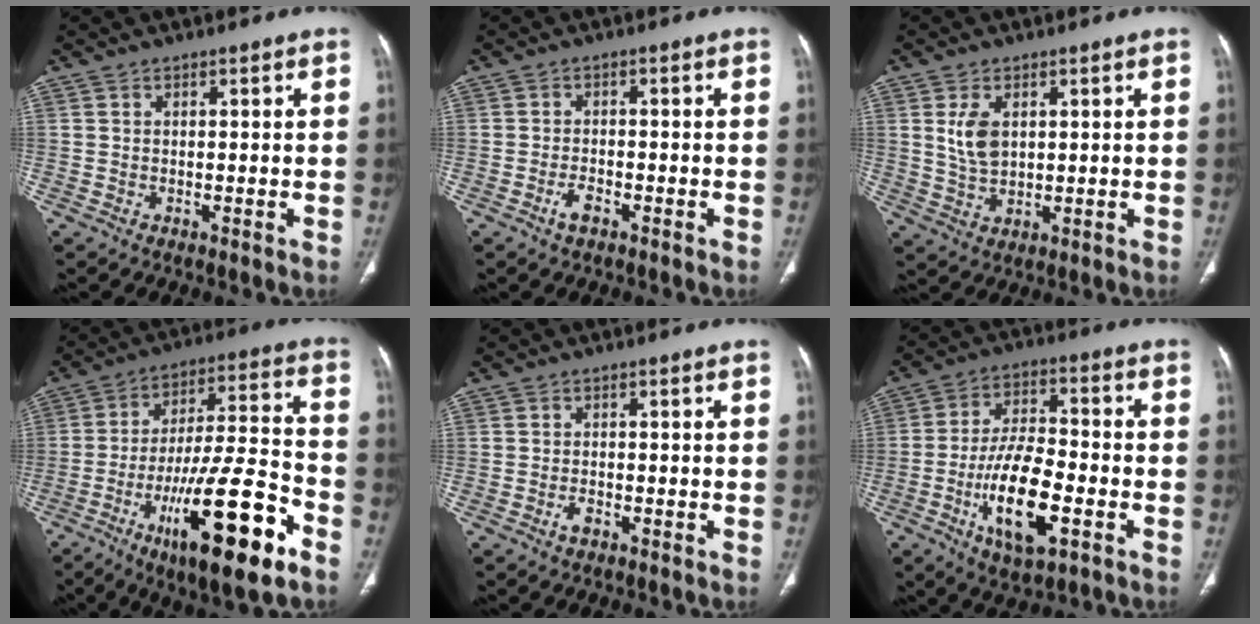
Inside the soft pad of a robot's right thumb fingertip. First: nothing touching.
{"total": 2.5, "force": [-1.5, 1.0, 1.7], "torque": [-0.032, 0.010, -0.028]}
{"total": 5.7, "force": [1.6, 3.4, 4.3], "torque": [-0.076, -0.009, 0.039]}
{"total": 22.3, "force": [-10.9, 4.7, 18.8], "torque": [-0.322, 0.045, -0.173]}
{"total": 1.5, "force": [-1.0, 0.7, 1.0], "torque": [-0.019, 0.006, -0.017]}
{"total": 14.8, "force": [-5.2, 6.0, 12.4], "torque": [-0.217, 0.021, -0.089]}